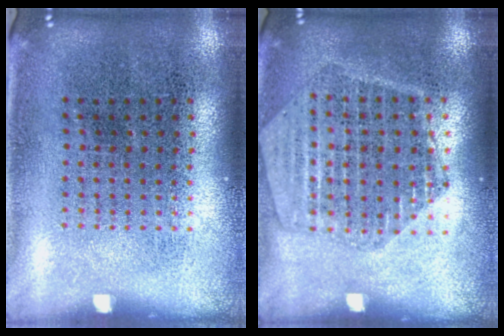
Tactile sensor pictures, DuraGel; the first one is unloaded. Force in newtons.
{"total": 1.7, "press": 1.6, "slide": 0.5}